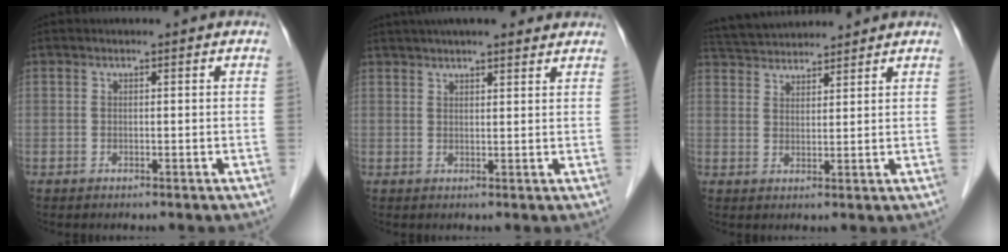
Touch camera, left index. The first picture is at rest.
{"total": 11.8, "force": [10.0, 2.2, 5.9], "torque": [-0.086, 0.040, 0.138]}
{"total": 9.2, "force": [8.8, 1.3, 2.1], "torque": [-0.045, 0.036, 0.146]}